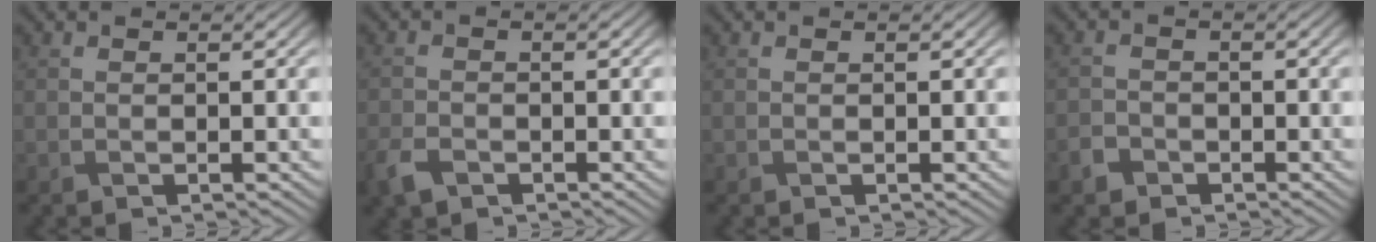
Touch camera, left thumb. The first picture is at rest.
{"total": 3.3, "force": [-2.1, 2.0, 1.6], "torque": [-0.045, -0.012, -0.050]}
{"total": 0.0}
{"total": 2.0, "force": [-1.3, 1.4, 0.5], "torque": [-0.011, 0.000, -0.031]}